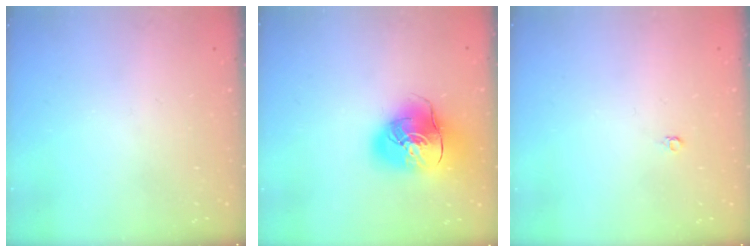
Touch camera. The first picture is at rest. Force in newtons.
{"total": 16.3, "press": 16.1, "slide": 2.8}
{"total": 3.3, "press": 3.3, "slide": 0.3}